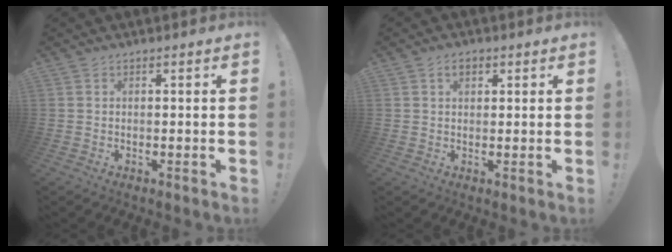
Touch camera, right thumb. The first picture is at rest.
{"total": 2.8, "force": [1.2, 1.8, 1.7], "torque": [-0.019, 0.000, 0.019]}